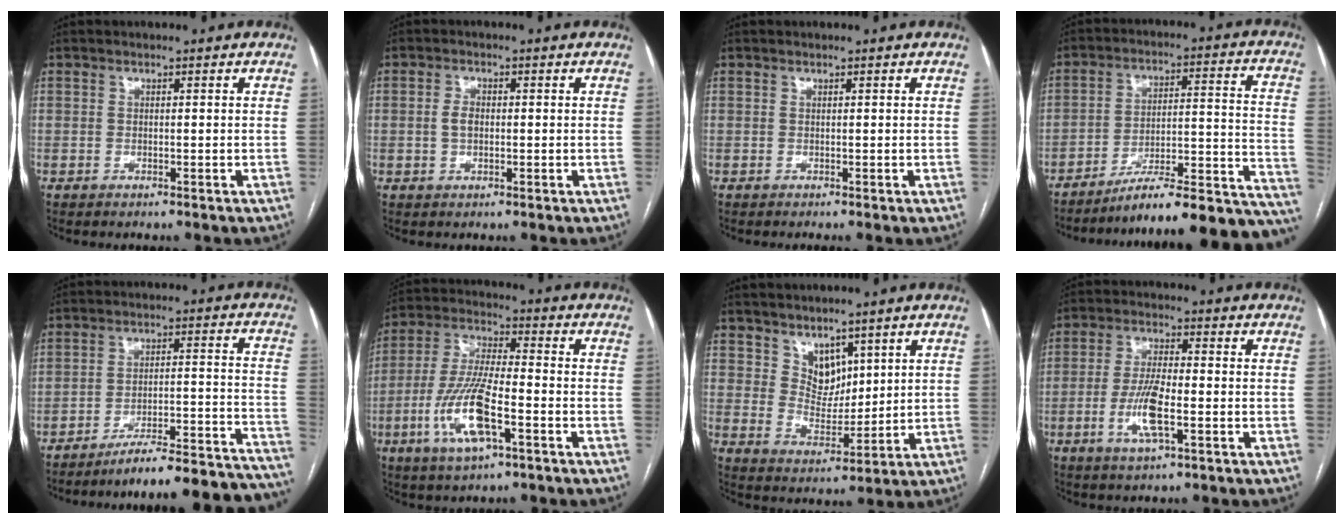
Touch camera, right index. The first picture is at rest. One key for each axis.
{"total": 2.3, "fx": 0.0, "fy": 1.4, "fz": 1.8, "tx": -0.038, "ty": 0.005, "tz": 0.000}
{"total": 0.0}
{"total": 24.1, "fx": -21.0, "fy": 2.3, "fz": 11.7, "tx": -0.068, "ty": 0.031, "tz": -0.292}
{"total": 23.9, "fx": -22.7, "fy": 0.6, "fz": 7.4, "tx": -0.031, "ty": 0.014, "tz": -0.299}
{"total": 12.8, "fx": -4.6, "fy": 2.8, "fz": 11.5, "tx": -0.244, "ty": -0.009, "tz": -0.084}
{"total": 5.7, "fx": 3.8, "fy": 3.6, "fz": 2.3, "tx": -0.037, "ty": -0.002, "tz": 0.079}
{"total": 7.6, "fx": -2.2, "fy": 1.6, "fz": 7.1, "tx": -0.145, "ty": -0.004, "tz": -0.041}